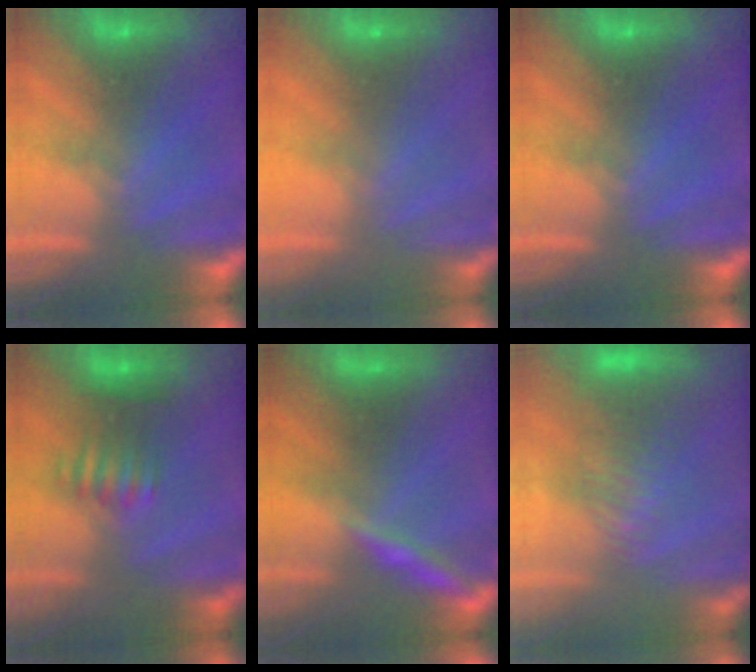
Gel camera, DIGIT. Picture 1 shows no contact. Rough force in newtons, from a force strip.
{"total": 3.4}
{"total": 0.0}
{"total": 3.6}
{"total": 2.0}
{"total": 5.1}